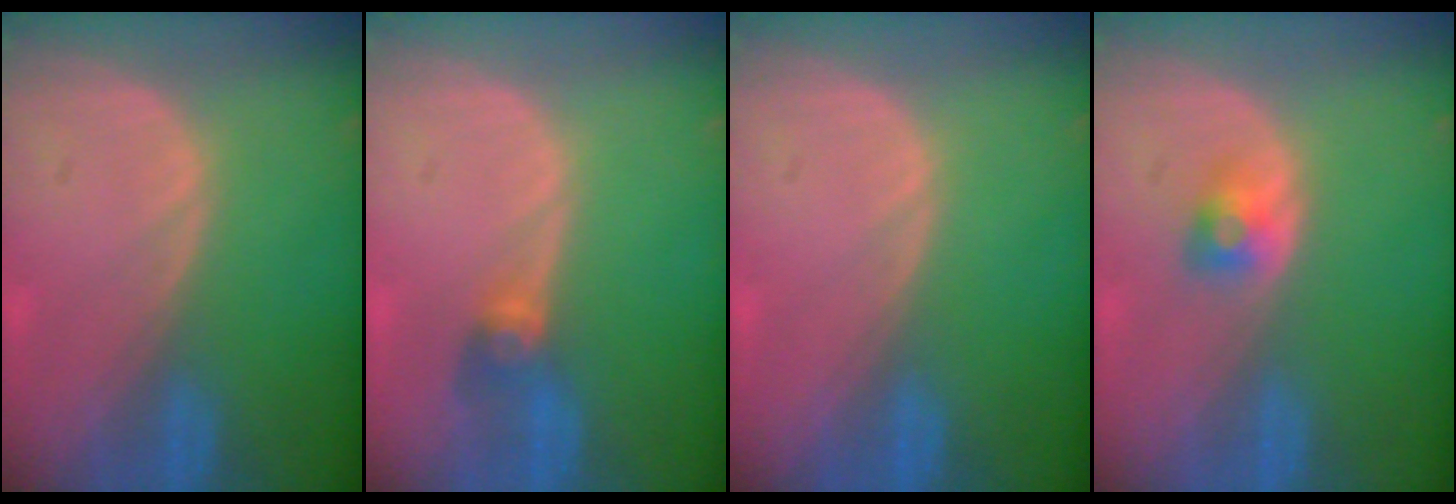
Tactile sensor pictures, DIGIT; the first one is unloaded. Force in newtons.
{"total": 2.7, "press": 2.7, "slide": 0.3}
{"total": 0.0}
{"total": 2.7, "press": 2.4, "slide": 1.1}